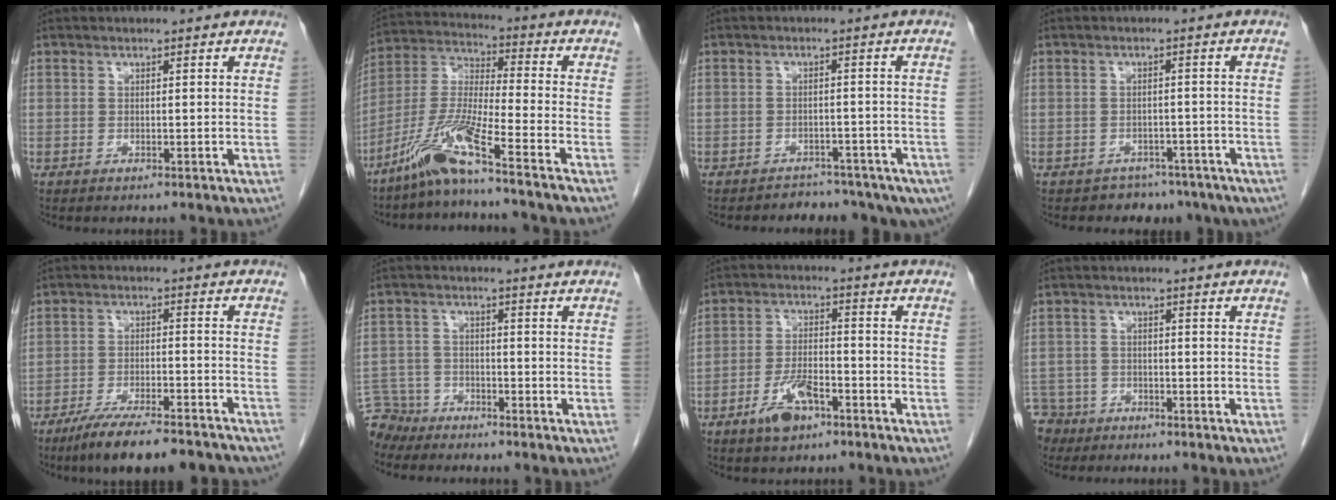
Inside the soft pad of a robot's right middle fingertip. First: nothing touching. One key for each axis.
{"total": 10.3, "fx": -7.3, "fy": -1.2, "fz": 7.1, "tx": -0.155, "ty": -0.015, "tz": -0.146}
{"total": 9.2, "fx": -7.4, "fy": 4.9, "fz": 2.2, "tx": -0.018, "ty": 0.014, "tz": -0.081}
{"total": 6.1, "fx": -4.4, "fy": 4.2, "fz": 0.4, "tx": 0.004, "ty": 0.018, "tz": -0.047}
{"total": 15.0, "fx": -12.6, "fy": 2.6, "fz": 7.7, "tx": -0.110, "ty": -0.001, "tz": -0.191}
{"total": 6.2, "fx": -5.6, "fy": 2.7, "fz": -0.4, "tx": 0.005, "ty": -0.005, "tz": -0.106}
{"total": 6.4, "fx": -3.8, "fy": 2.6, "fz": 4.4, "tx": -0.092, "ty": 0.004, "tz": -0.068}
{"total": 7.1, "fx": -5.4, "fy": 4.5, "fz": 0.4, "tx": -0.020, "ty": -0.002, "tz": -0.095}